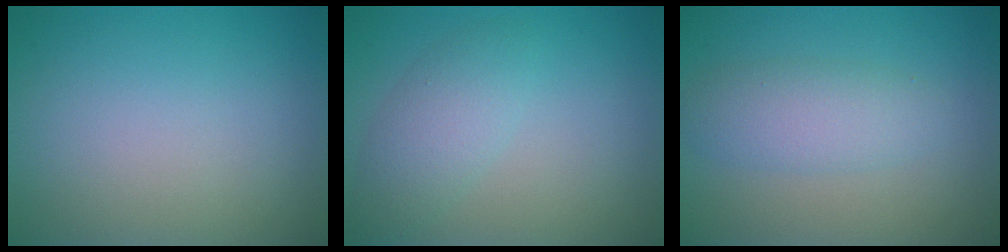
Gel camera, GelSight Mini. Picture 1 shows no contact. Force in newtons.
{"total": 3.1, "press": 3.1, "slide": 0.1}
{"total": 3.0, "press": 3.0, "slide": 0.1}